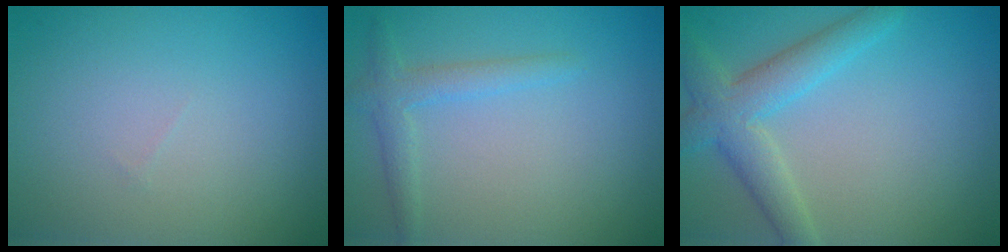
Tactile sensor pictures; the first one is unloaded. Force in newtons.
{"total": 2.0, "press": 2.0, "slide": 0.1}
{"total": 4.2, "press": 4.2, "slide": 0.5}